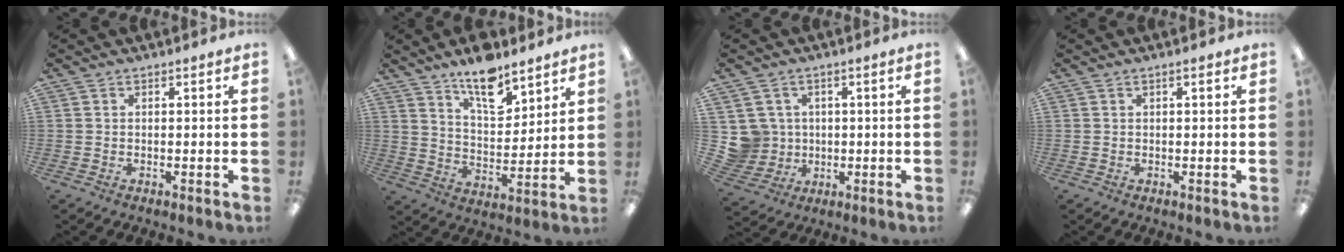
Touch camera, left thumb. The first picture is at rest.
{"total": 12.7, "force": [9.6, 5.1, 6.5], "torque": [-0.097, -0.057, 0.169]}
{"total": 6.8, "force": [1.5, 6.6, 0.4], "torque": [-0.025, 0.000, 0.039]}
{"total": 0.8, "force": [0.4, 0.1, 0.7], "torque": [-0.013, 0.002, 0.007]}